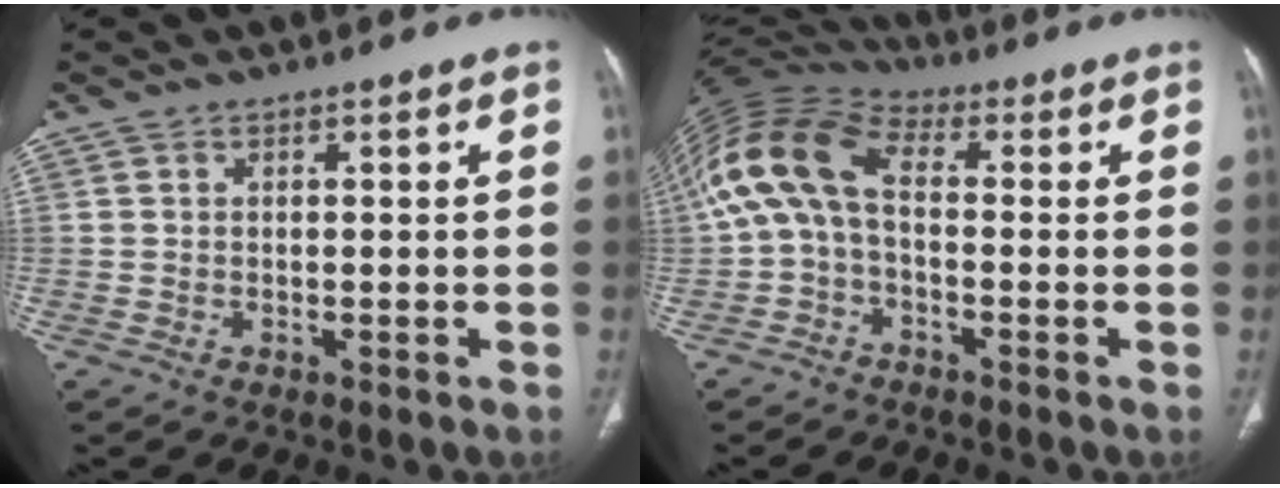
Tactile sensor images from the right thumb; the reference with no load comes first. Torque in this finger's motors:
{"motor_torque": [0.85, 1.00, 1.46, -0.54, 0.52]}